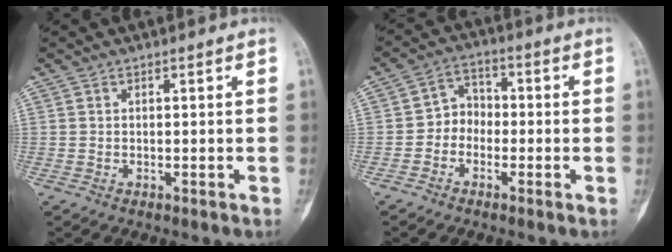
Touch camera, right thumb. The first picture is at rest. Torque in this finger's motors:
{"motor_torque": [-0.36, 0.35, 0.58, -0.14, -0.05]}